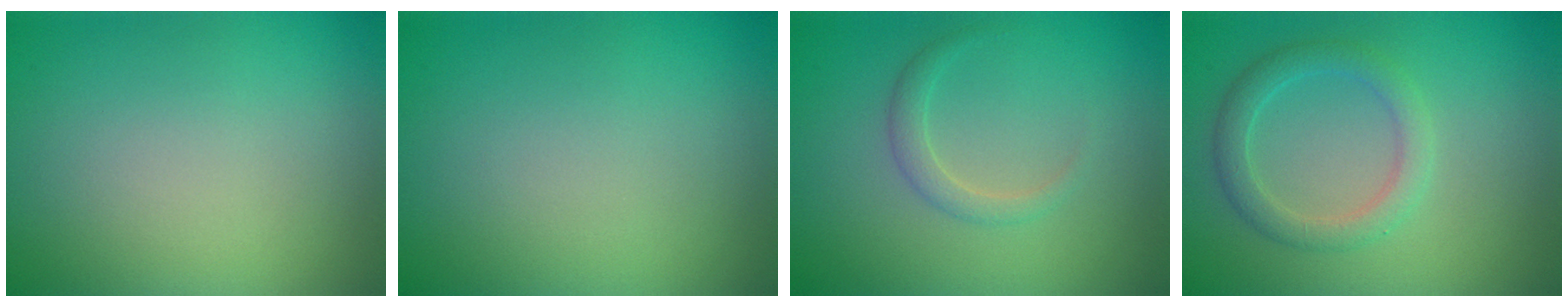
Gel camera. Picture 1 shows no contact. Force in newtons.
{"total": 0.0}
{"total": 1.6, "press": 1.6, "slide": 0.1}
{"total": 2.7, "press": 2.7, "slide": 0.1}